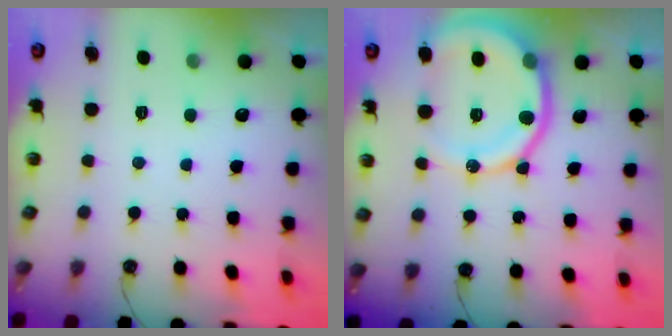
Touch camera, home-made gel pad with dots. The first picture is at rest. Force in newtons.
{"total": 15.7, "press": 15.5, "slide": 1.8}